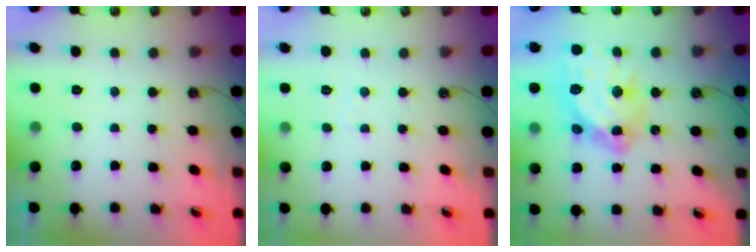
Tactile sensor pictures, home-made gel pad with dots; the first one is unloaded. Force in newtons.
{"total": 2.3, "press": 2.2, "slide": 0.4}
{"total": 16.6, "press": 16.6, "slide": 1.4}